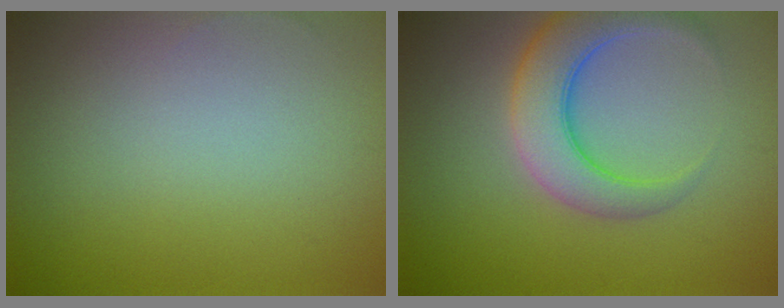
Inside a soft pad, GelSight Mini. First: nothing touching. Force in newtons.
{"total": 6.1, "press": 6.1, "slide": 0.5}